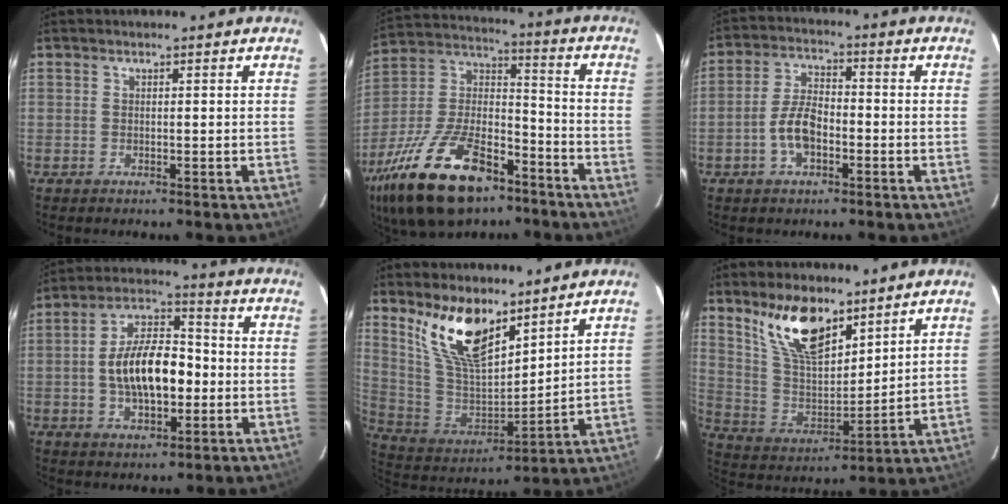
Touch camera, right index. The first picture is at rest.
{"total": 25.6, "force": [-15.4, 11.9, 16.6], "torque": [-0.335, -0.007, -0.260]}
{"total": 6.9, "force": [-2.6, 3.5, 5.4], "torque": [-0.112, 0.011, -0.043]}
{"total": 13.8, "force": [-1.6, 6.8, 11.8], "torque": [-0.214, 0.019, -0.024]}
{"total": 16.0, "force": [10.9, 6.3, 9.9], "torque": [-0.193, -0.001, 0.226]}
{"total": 15.1, "force": [10.2, 6.3, 9.2], "torque": [-0.174, -0.002, 0.206]}